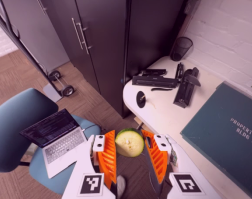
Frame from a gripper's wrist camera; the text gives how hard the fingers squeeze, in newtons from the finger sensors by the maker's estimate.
{"total": 9.0, "left": 9.3, "right": 8.8}